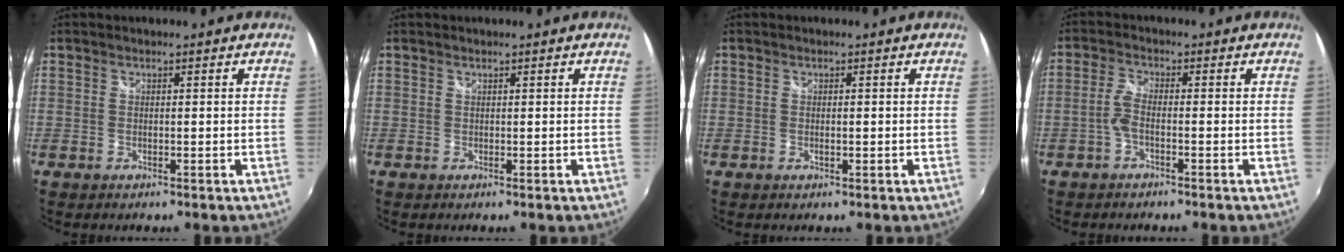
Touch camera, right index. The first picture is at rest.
{"total": 0.0}
{"total": 0.8, "force": [-0.1, 0.4, 0.6], "torque": [-0.010, -0.001, -0.002]}
{"total": 2.8, "force": [-1.3, 0.7, 2.4], "torque": [-0.059, 0.005, -0.029]}